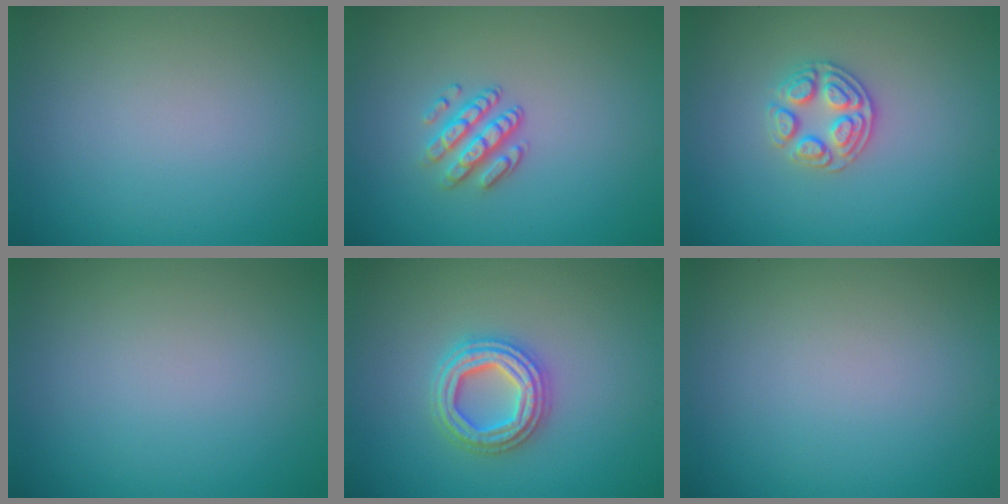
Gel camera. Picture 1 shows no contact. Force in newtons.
{"total": 2.9, "press": 2.3, "slide": 1.6}
{"total": 2.7, "press": 2.6, "slide": 0.8}
{"total": 0.0}
{"total": 4.3, "press": 4.3, "slide": 0.6}
{"total": 0.0}